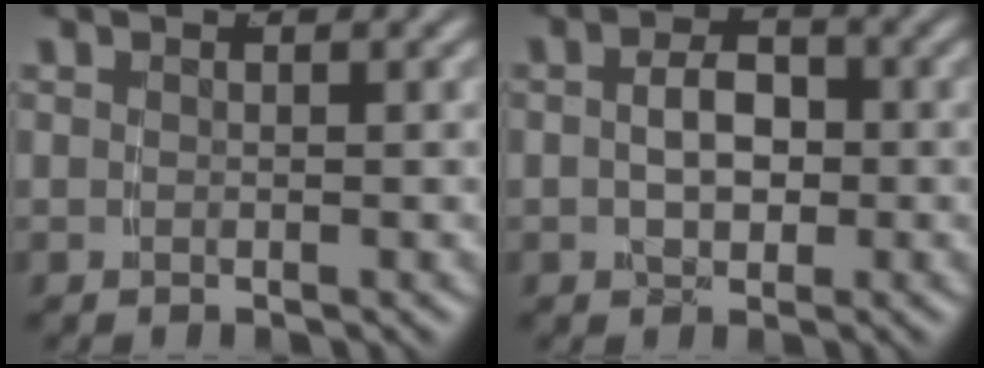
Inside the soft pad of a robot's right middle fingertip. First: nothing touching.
{"total": 3.1, "force": [-0.6, 1.7, 2.5], "torque": [-0.039, -0.005, -0.005]}